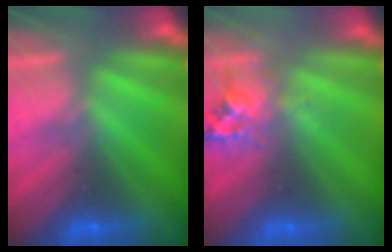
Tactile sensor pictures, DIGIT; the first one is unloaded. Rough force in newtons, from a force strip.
{"total": 2.5}